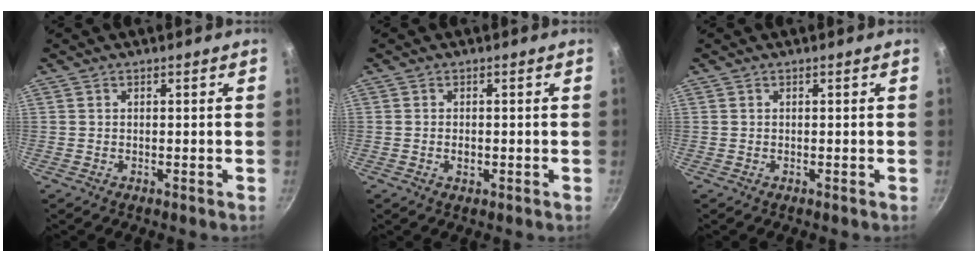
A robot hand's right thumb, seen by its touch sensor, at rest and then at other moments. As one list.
[{"total": 1.6, "force": [-0.4, 1.0, 1.2], "torque": [-0.019, 0.000, -0.006]}, {"total": 0.0}]